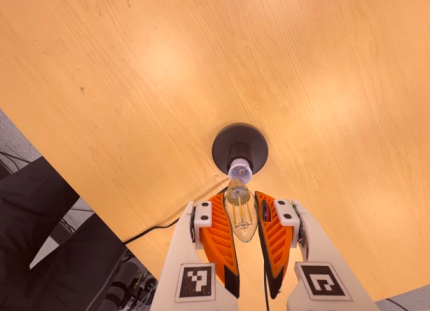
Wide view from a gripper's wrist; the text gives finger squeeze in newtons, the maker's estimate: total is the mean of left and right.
{"total": 22.0, "left": 27.1, "right": 16.8}